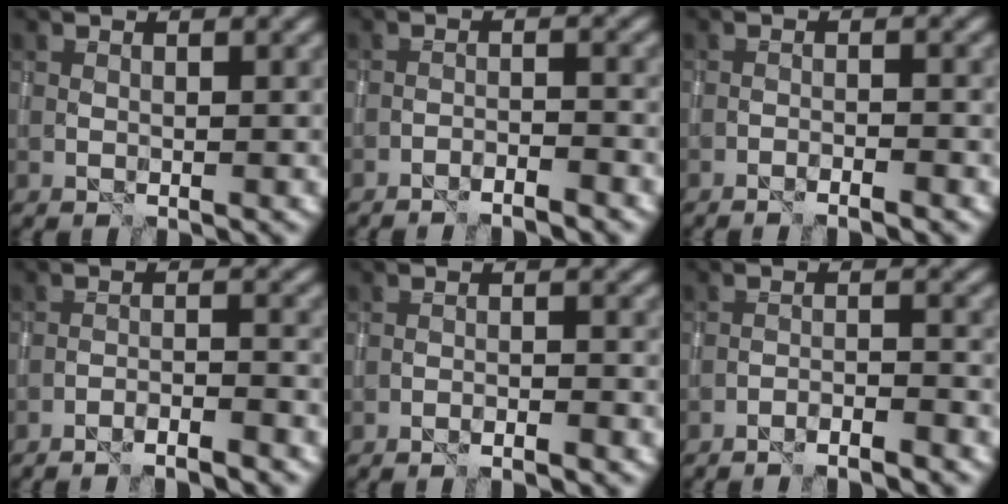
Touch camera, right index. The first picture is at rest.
{"total": 2.6, "force": [-2.3, 0.2, 1.1], "torque": [-0.018, 0.006, -0.039]}
{"total": 1.9, "force": [-1.6, 0.2, 1.1], "torque": [-0.023, 0.007, -0.030]}
{"total": 3.4, "force": [-3.0, 0.3, 1.6], "torque": [-0.024, 0.006, -0.051]}
{"total": 1.7, "force": [-1.4, 0.1, 1.0], "torque": [-0.021, 0.010, -0.026]}
{"total": 2.9, "force": [-2.6, 0.2, 1.2], "torque": [-0.019, 0.006, -0.045]}